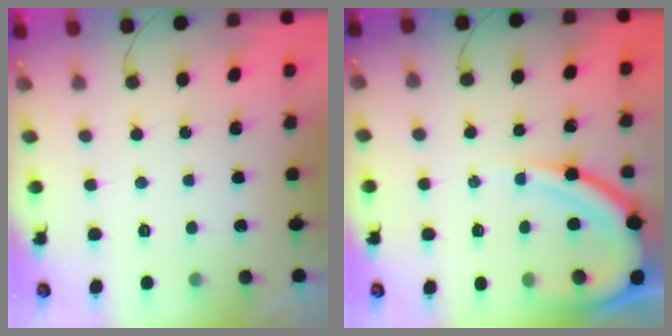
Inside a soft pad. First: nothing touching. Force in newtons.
{"total": 12.4, "press": 12.4, "slide": 1.3}